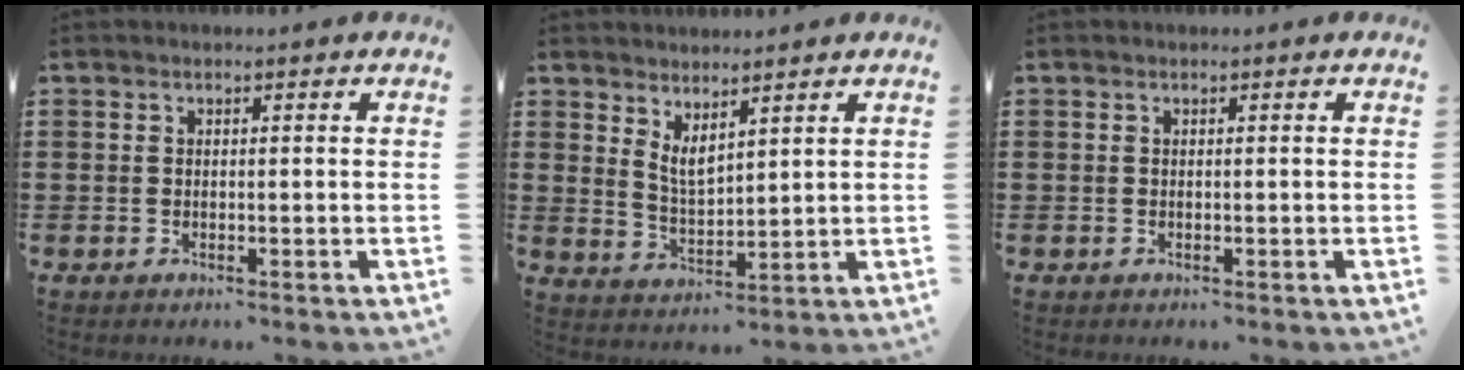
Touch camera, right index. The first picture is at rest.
{"total": 3.6, "force": [2.8, 1.2, 1.9], "torque": [-0.046, -0.004, 0.051]}
{"total": 0.0}